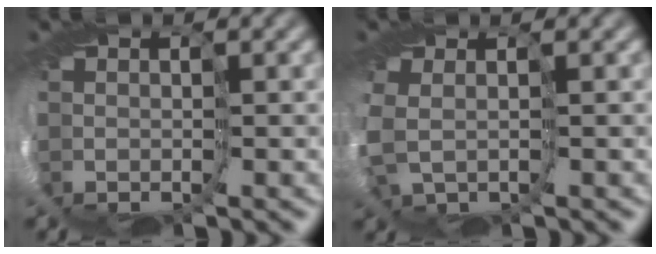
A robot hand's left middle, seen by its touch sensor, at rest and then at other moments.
{"total": 3.3, "force": [-0.6, 2.3, 2.4], "torque": [-0.088, -0.011, 0.004]}